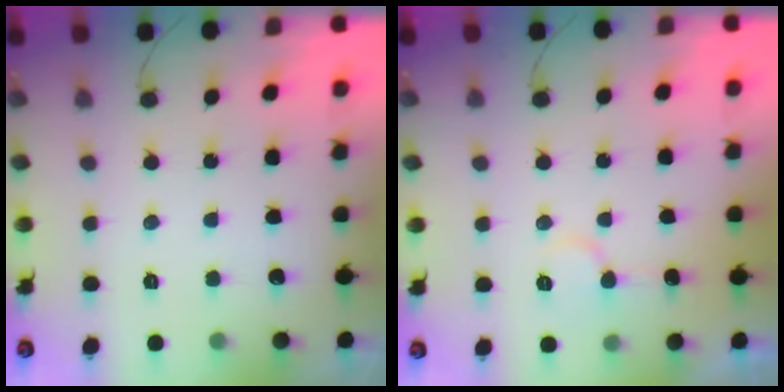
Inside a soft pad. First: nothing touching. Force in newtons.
{"total": 6.6, "press": 6.6, "slide": 0.5}